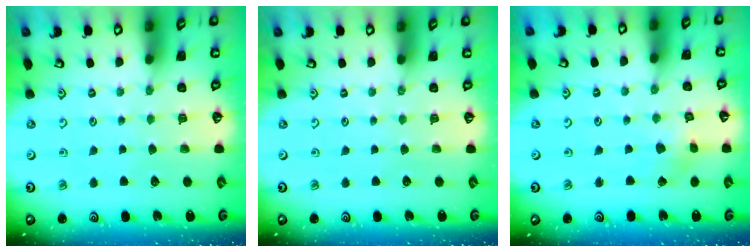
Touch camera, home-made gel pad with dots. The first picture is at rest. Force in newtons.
{"total": 0.0}
{"total": 2.5, "press": 2.5, "slide": 0.3}